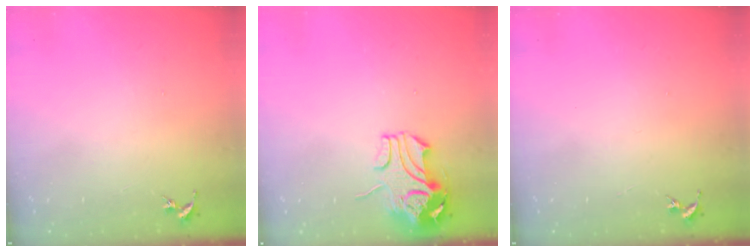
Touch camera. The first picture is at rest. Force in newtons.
{"total": 9.7, "press": 9.6, "slide": 1.7}
{"total": 0.0}